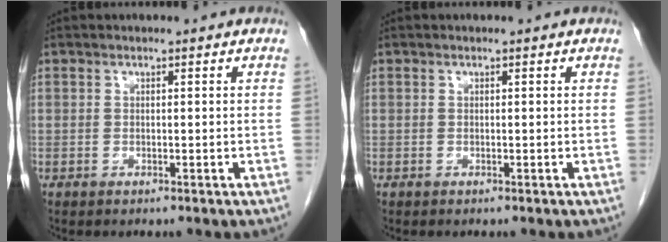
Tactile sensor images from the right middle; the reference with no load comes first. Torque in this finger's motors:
{"motor_torque": [0.28, -0.06, 0.03, 0.01]}